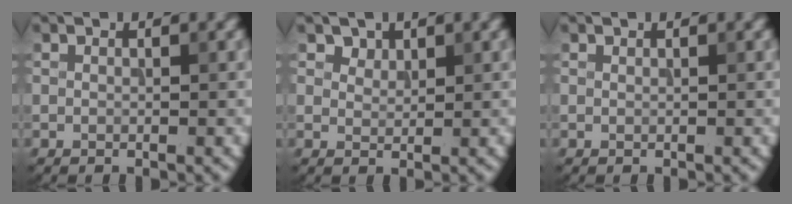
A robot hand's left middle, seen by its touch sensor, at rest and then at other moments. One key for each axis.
{"total": 1.7, "fx": 1.3, "fy": 1.0, "fz": 0.3, "tx": -0.014, "ty": -0.014, "tz": 0.029}
{"total": 0.0}